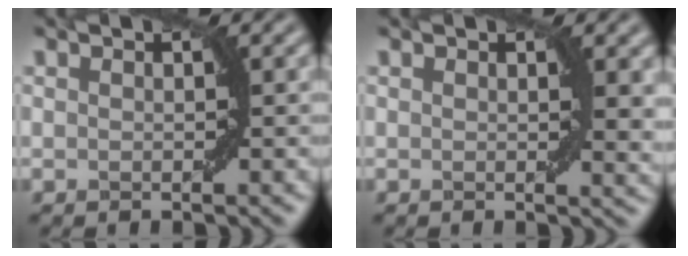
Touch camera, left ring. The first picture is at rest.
{"total": 1.9, "force": [0.7, 0.5, 1.7], "torque": [-0.017, -0.006, 0.011]}